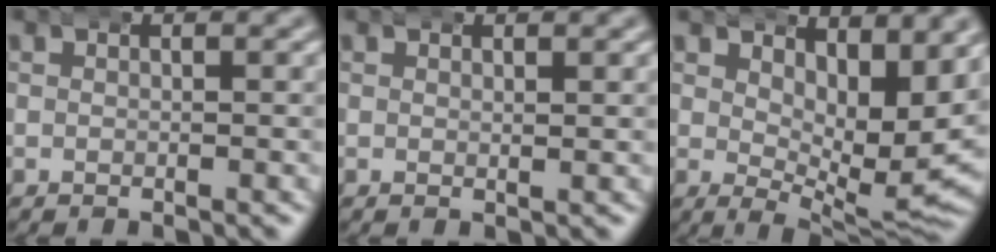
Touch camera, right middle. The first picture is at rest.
{"total": 1.1, "force": [1.1, -0.1, 0.1], "torque": [0.000, 0.000, 0.019]}
{"total": 7.3, "force": [3.4, 2.2, 6.1], "torque": [-0.078, -0.021, 0.060]}